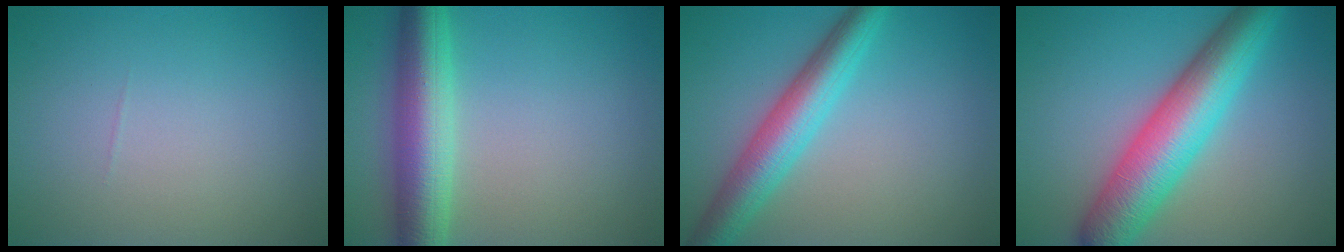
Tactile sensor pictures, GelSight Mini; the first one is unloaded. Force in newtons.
{"total": 7.1, "press": 7.1, "slide": 0.1}
{"total": 5.6, "press": 5.6, "slide": 0.2}
{"total": 9.0, "press": 9.0, "slide": 0.2}